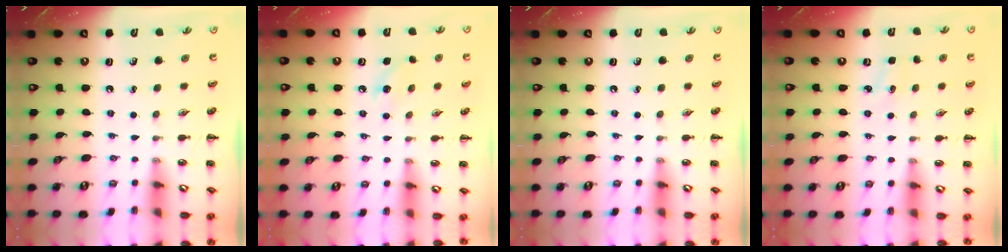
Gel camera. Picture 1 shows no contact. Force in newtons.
{"total": 6.1, "press": 5.9, "slide": 1.2}
{"total": 0.0}
{"total": 1.8, "press": 1.7, "slide": 0.5}